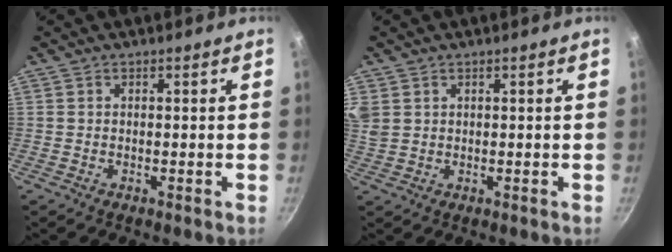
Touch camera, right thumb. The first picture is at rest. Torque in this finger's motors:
{"motor_torque": [0.04, 0.11, 0.12, 0.14, 0.27]}